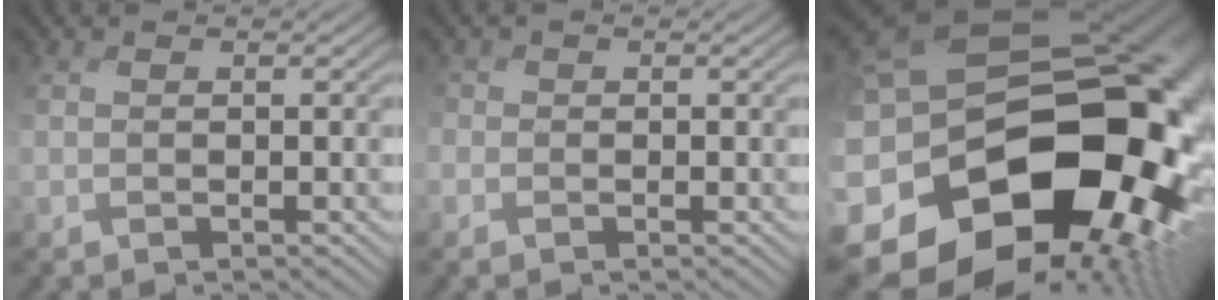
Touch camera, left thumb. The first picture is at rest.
{"total": 1.6, "force": [-0.5, 1.5, -0.3], "torque": [-0.001, 0.008, -0.025]}
{"total": 21.3, "force": [-5.4, 15.5, 13.5], "torque": [-0.268, -0.023, -0.079]}